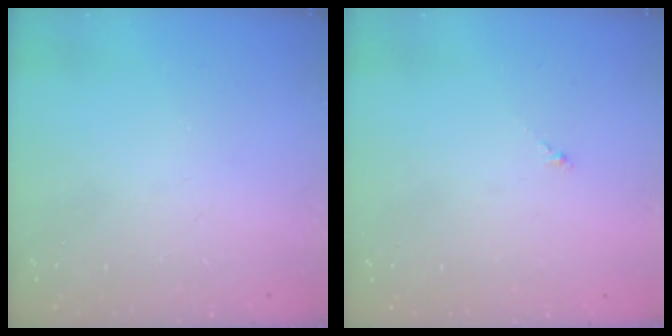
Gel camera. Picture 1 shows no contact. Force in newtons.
{"total": 0.0}